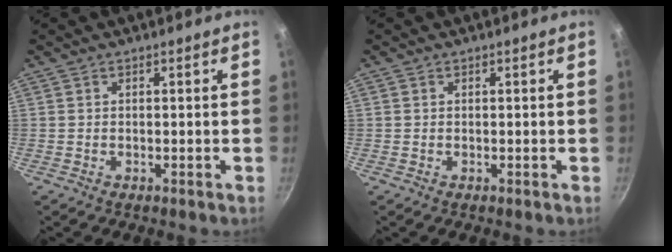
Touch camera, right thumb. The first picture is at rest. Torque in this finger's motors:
{"motor_torque": [0.23, -0.05, 0.18, 0.12, 0.00]}